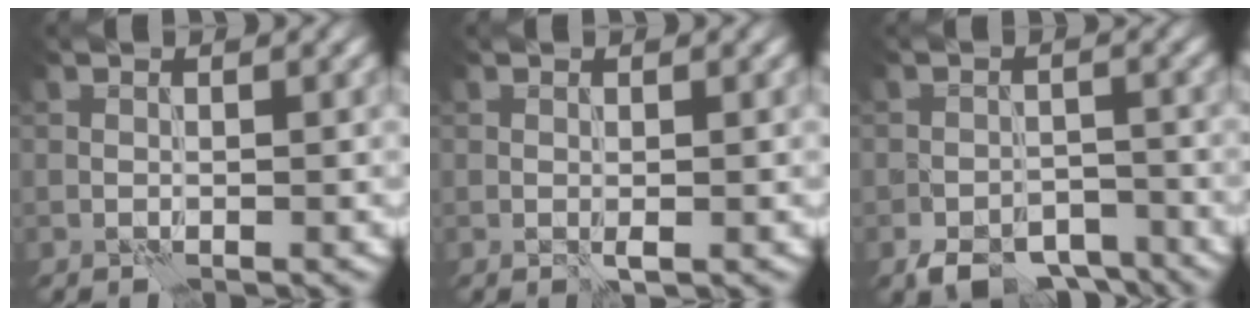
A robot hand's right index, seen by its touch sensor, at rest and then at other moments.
{"total": 0.7, "force": [-0.1, 0.2, 0.6], "torque": [-0.013, -0.002, -0.002]}
{"total": 5.7, "force": [-4.2, 2.9, 2.5], "torque": [-0.030, -0.009, -0.070]}